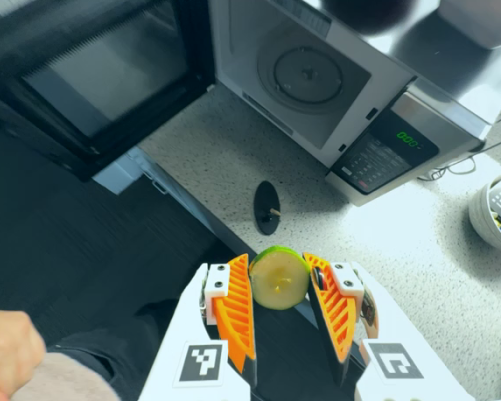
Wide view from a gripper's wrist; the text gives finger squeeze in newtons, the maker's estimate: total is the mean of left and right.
{"total": 11.2, "left": 11.1, "right": 11.4}